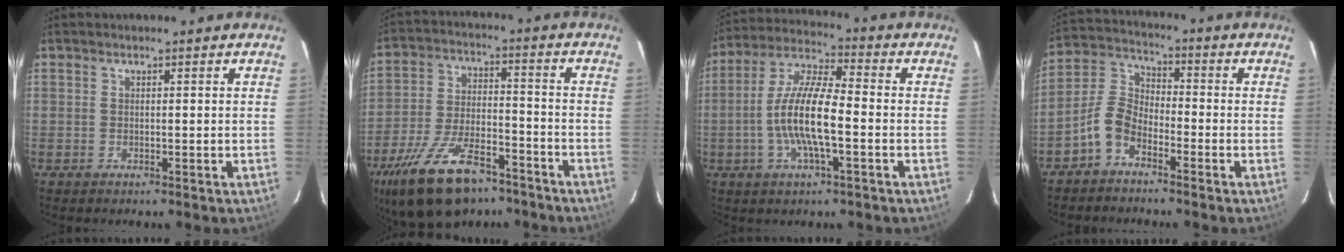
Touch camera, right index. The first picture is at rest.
{"total": 19.6, "force": [-13.8, 8.4, 11.1], "torque": [-0.227, -0.019, -0.229]}
{"total": 12.5, "force": [-2.7, 2.8, 11.9], "torque": [-0.241, 0.006, -0.058]}
{"total": 6.8, "force": [-4.5, 3.6, 3.7], "torque": [-0.086, 0.020, -0.097]}